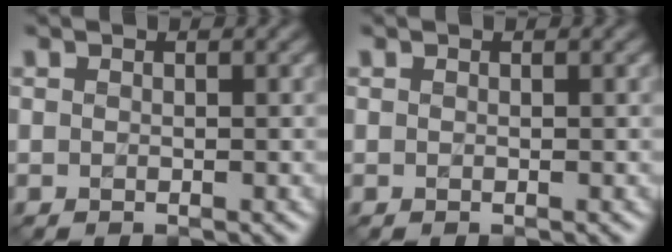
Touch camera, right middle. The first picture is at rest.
{"total": 0.0}